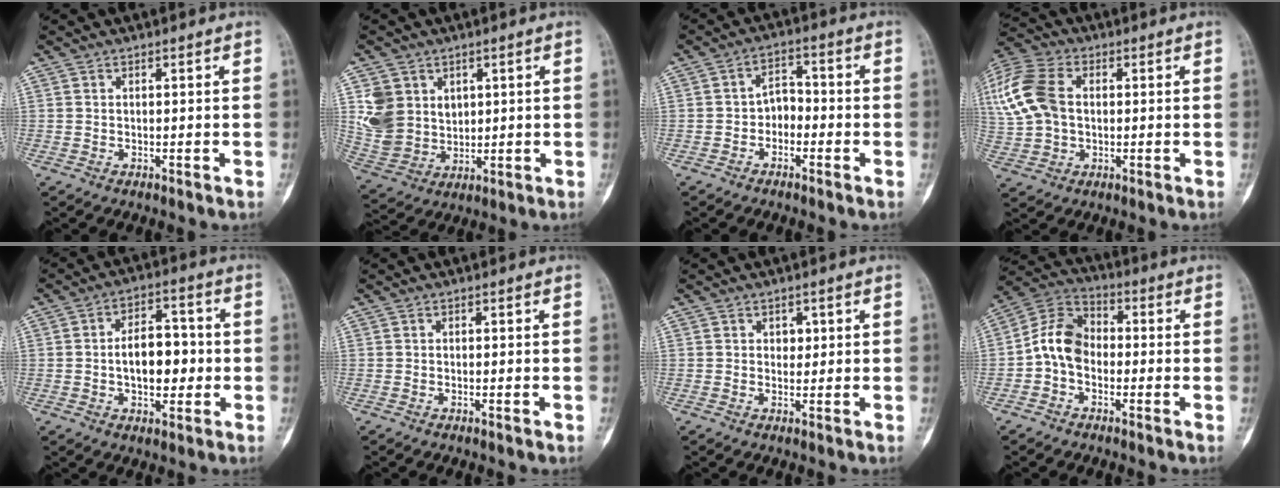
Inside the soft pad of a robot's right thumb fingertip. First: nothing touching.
{"total": 10.1, "force": [3.2, 8.5, 4.4], "torque": [-0.061, -0.013, 0.082]}
{"total": 4.5, "force": [-1.5, 3.4, 2.5], "torque": [-0.020, 0.026, -0.037]}
{"total": 18.3, "force": [2.9, 13.2, 12.4], "torque": [-0.306, 0.027, 0.058]}
{"total": 10.5, "force": [-0.7, 6.3, 8.3], "torque": [-0.099, 0.020, -0.014]}
{"total": 0.7, "force": [-0.3, 0.1, 0.6], "torque": [-0.010, -0.001, -0.005]}
{"total": 1.7, "force": [0.5, 1.4, 0.8], "torque": [0.004, 0.000, 0.006]}
{"total": 9.1, "force": [-1.6, 6.7, 6.0], "torque": [-0.099, 0.033, -0.047]}